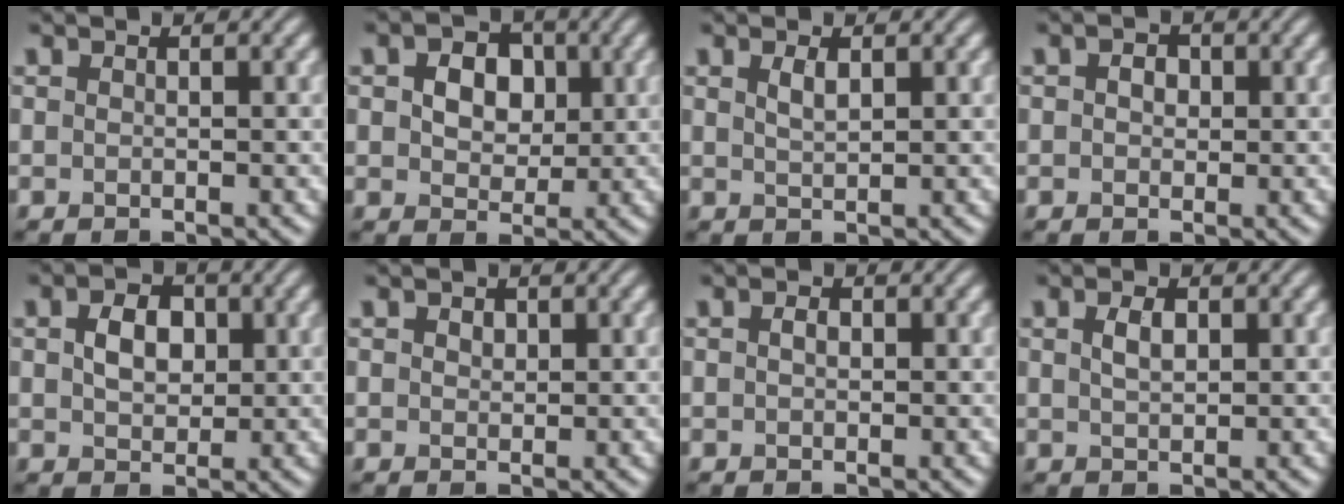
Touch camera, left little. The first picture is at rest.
{"total": 4.7, "force": [1.1, 3.5, 2.9], "torque": [-0.051, 0.007, 0.001]}
{"total": 1.3, "force": [0.7, 0.4, 1.0], "torque": [-0.022, 0.001, 0.015]}
{"total": 1.6, "force": [0.4, 1.3, 1.0], "torque": [-0.012, 0.004, -0.002]}
{"total": 3.2, "force": [0.6, 2.3, 2.2], "torque": [-0.048, 0.004, 0.010]}
{"total": 0.9, "force": [0.5, 0.7, 0.4], "torque": [-0.008, -0.001, 0.006]}
{"total": 0.9, "force": [0.1, 0.6, 0.7], "torque": [-0.014, 0.001, 0.000]}
{"total": 1.7, "force": [0.6, 0.9, 1.4], "torque": [-0.029, 0.002, 0.013]}